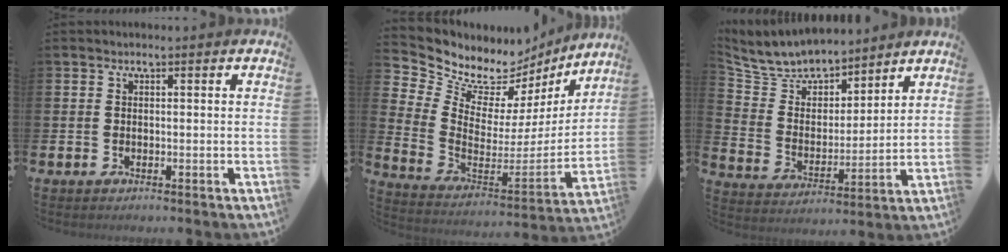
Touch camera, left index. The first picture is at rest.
{"total": 9.1, "force": [8.0, 4.3, 1.0], "torque": [-0.059, -0.074, 0.141]}
{"total": 7.4, "force": [7.1, 2.2, 0.5], "torque": [-0.054, -0.057, 0.126]}